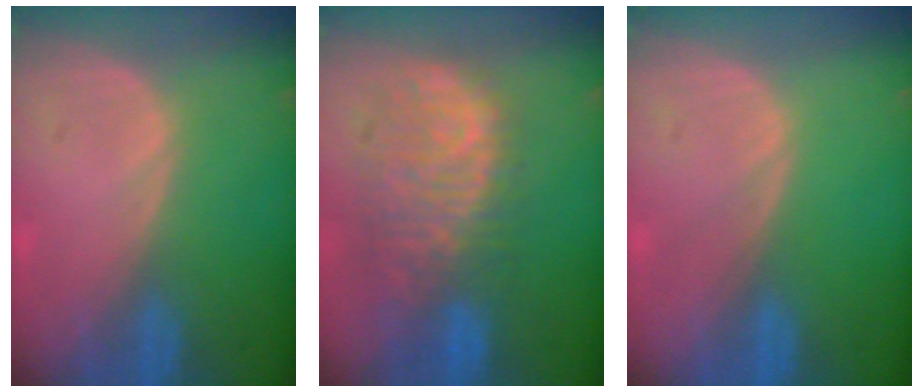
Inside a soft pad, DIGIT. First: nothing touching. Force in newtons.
{"total": 11.0, "press": 9.6, "slide": 5.5}
{"total": 0.0}